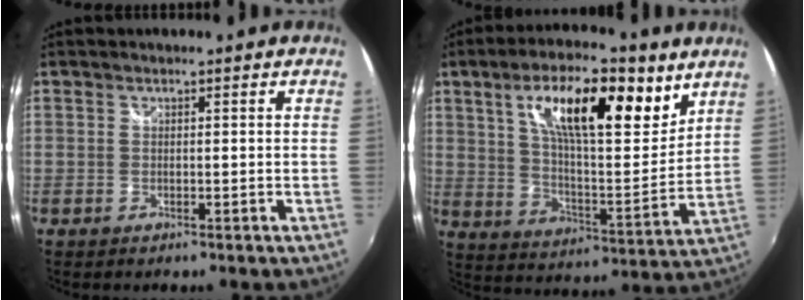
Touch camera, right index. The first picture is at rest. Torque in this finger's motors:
{"motor_torque": [0.81, 0.63, 0.62, 0.21]}